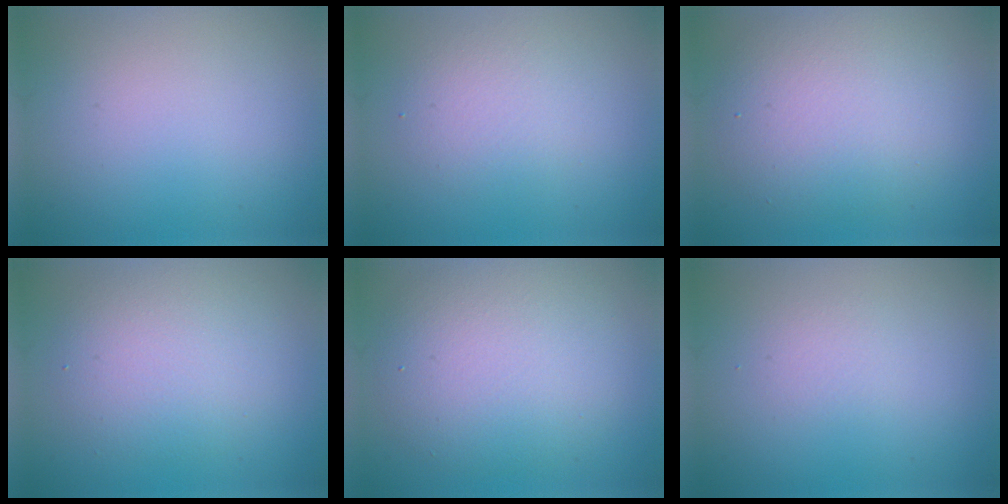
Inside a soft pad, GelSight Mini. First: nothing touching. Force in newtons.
{"total": 2.8, "press": 2.8, "slide": 0.1}
{"total": 5.6, "press": 5.6, "slide": 0.5}
{"total": 4.1, "press": 4.1, "slide": 0.1}
{"total": 6.2, "press": 6.2, "slide": 0.7}
{"total": 1.0, "press": 1.0, "slide": 0.1}